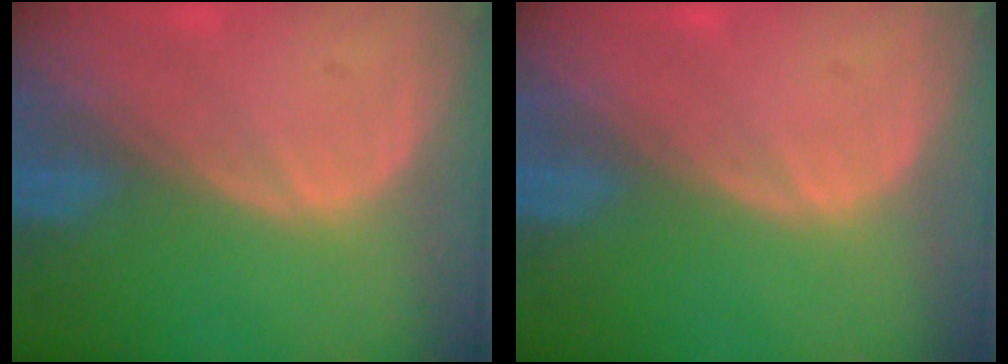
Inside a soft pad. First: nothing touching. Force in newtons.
{"total": 0.0}